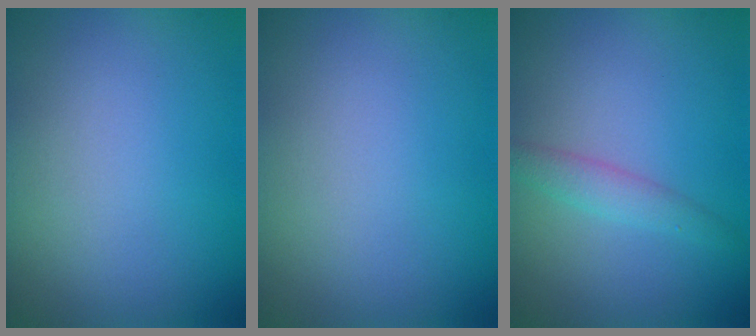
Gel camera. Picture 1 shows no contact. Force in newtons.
{"total": 0.0}
{"total": 1.8, "press": 1.8, "slide": 0.1}